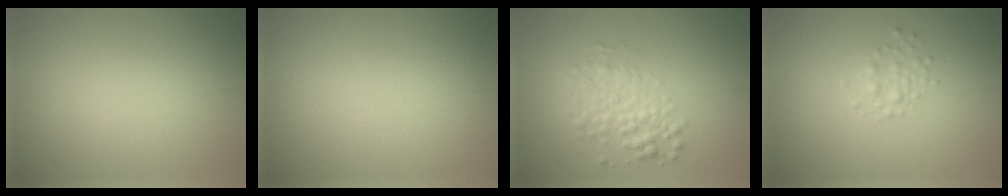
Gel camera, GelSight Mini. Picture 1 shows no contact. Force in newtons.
{"total": 0.0}
{"total": 3.0, "press": 3.0, "slide": 0.1}
{"total": 1.3, "press": 1.3, "slide": 0.0}